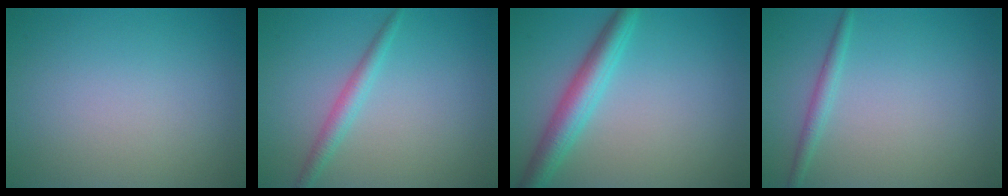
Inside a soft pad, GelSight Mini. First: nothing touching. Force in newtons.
{"total": 2.0, "press": 2.0, "slide": 0.1}
{"total": 4.2, "press": 4.2, "slide": 0.1}
{"total": 1.4, "press": 1.4, "slide": 0.1}